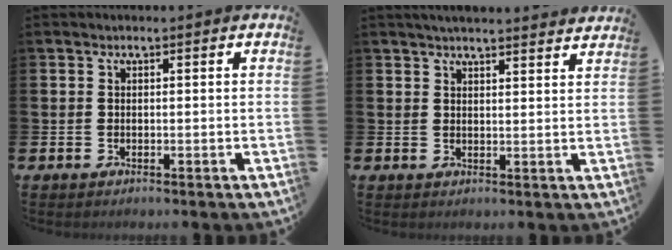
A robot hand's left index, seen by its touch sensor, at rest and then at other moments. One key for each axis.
{"total": 3.2, "fx": 3.2, "fy": -0.1, "fz": 0.5, "tx": -0.017, "ty": -0.013, "tz": 0.058}